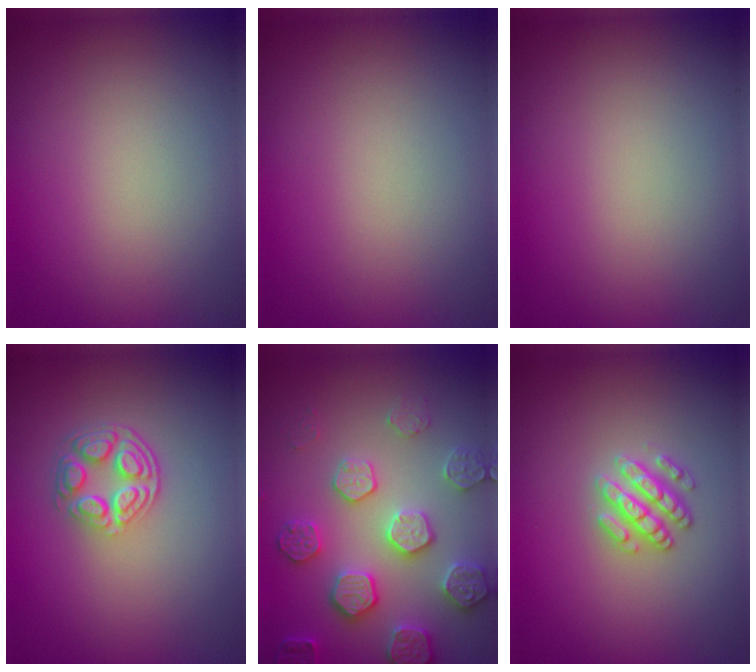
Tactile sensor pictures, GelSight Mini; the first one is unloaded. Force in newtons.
{"total": 0.0}
{"total": 0.0}
{"total": 4.2, "press": 3.1, "slide": 2.8}
{"total": 4.9, "press": 4.9, "slide": 0.4}
{"total": 2.6, "press": 2.5, "slide": 0.4}